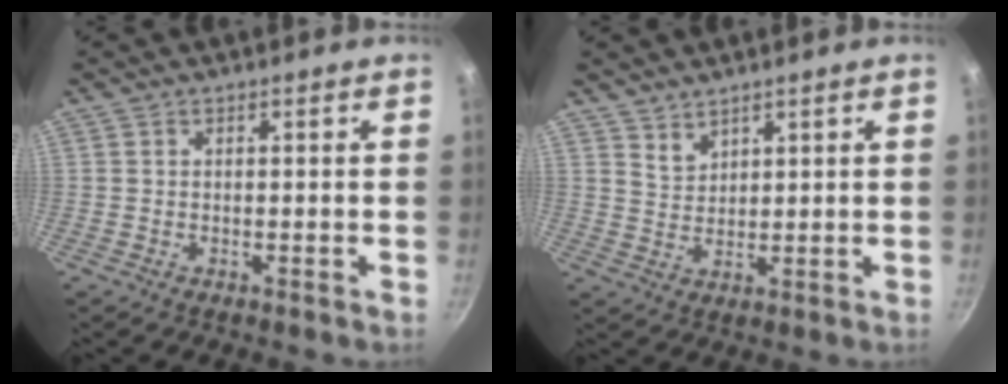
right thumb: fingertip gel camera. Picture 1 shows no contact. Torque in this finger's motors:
{"motor_torque": [0.10, 0.00, 0.48, 0.33, 0.02]}